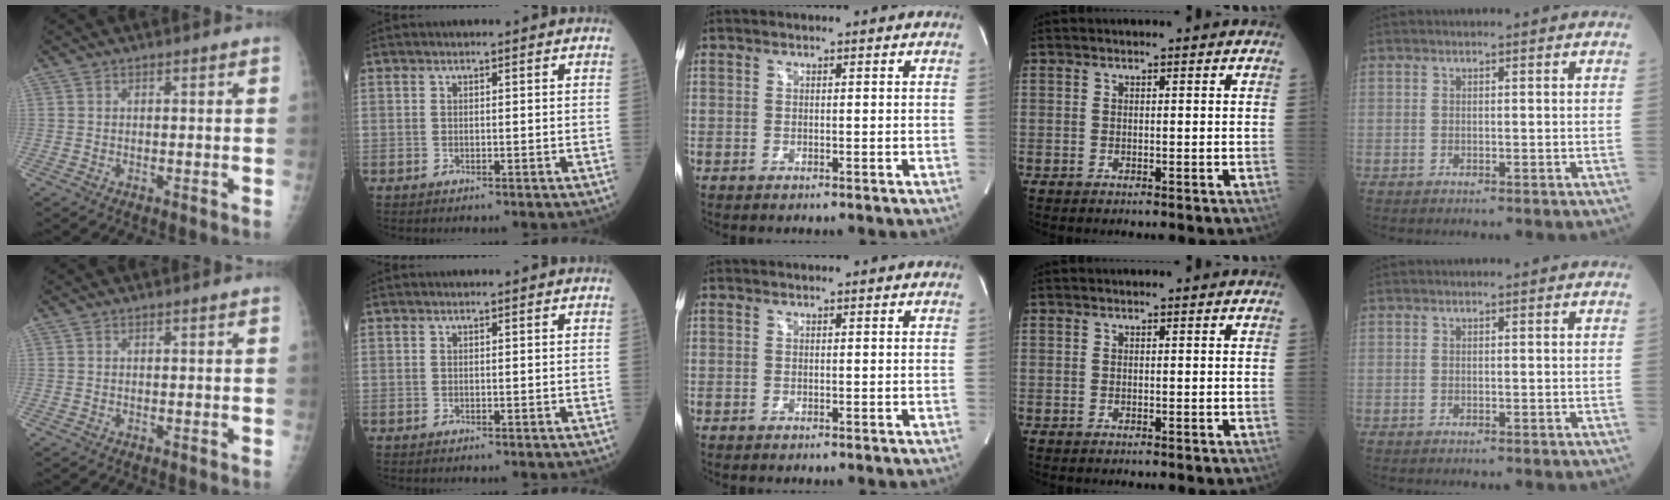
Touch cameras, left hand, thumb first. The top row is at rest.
{}